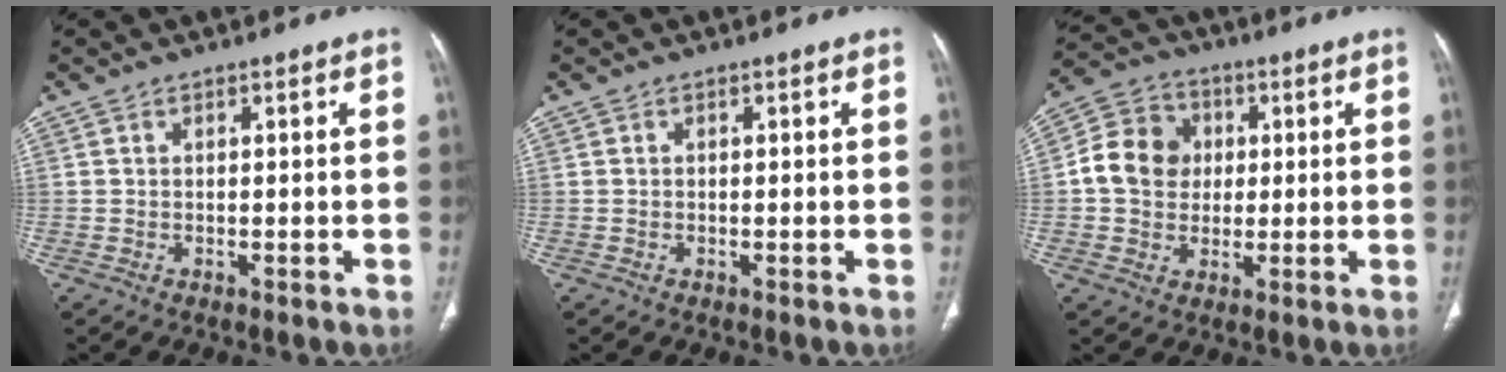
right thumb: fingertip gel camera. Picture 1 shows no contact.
{"total": 0.0}
{"total": 10.6, "force": [0.8, 9.2, 5.2], "torque": [-0.073, 0.016, 0.006]}